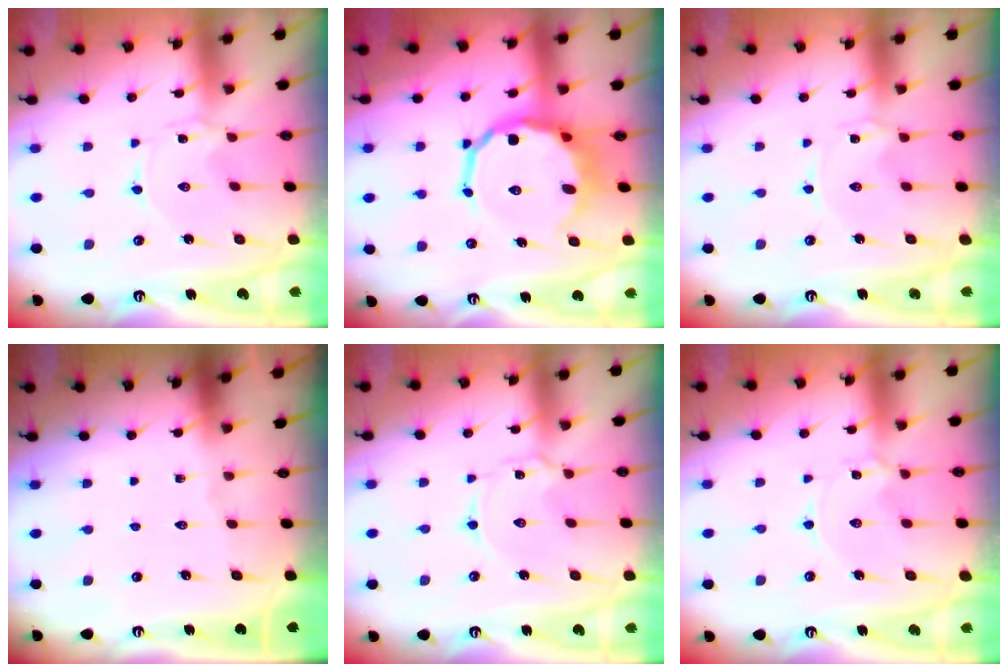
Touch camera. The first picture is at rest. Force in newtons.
{"total": 13.6, "press": 13.1, "slide": 3.7}
{"total": 0.0}
{"total": 0.0}
{"total": 1.7, "press": 1.7, "slide": 0.2}
{"total": 1.2, "press": 1.2, "slide": 0.2}